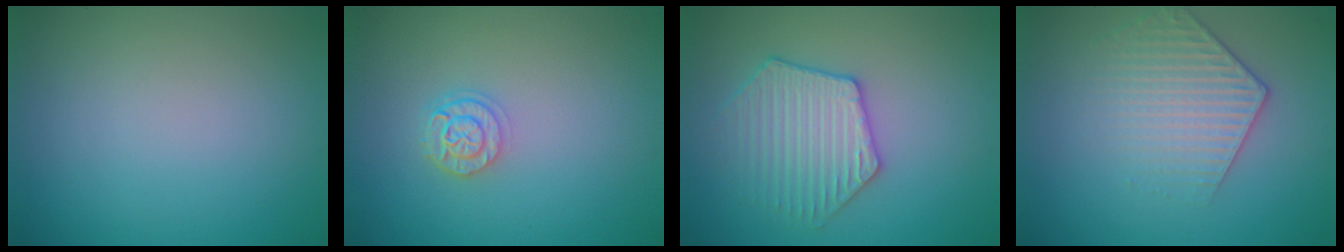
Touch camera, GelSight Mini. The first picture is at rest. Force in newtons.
{"total": 2.4, "press": 2.0, "slide": 1.3}
{"total": 3.8, "press": 3.7, "slide": 0.6}
{"total": 3.1, "press": 2.9, "slide": 1.2}